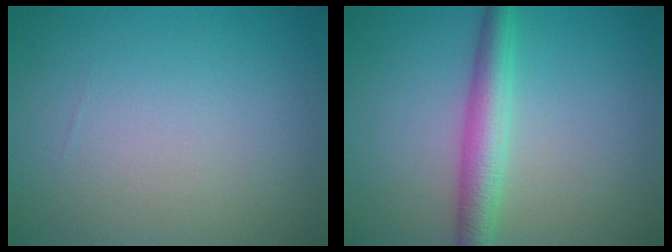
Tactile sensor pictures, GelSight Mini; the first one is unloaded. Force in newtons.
{"total": 4.0, "press": 4.0, "slide": 0.1}